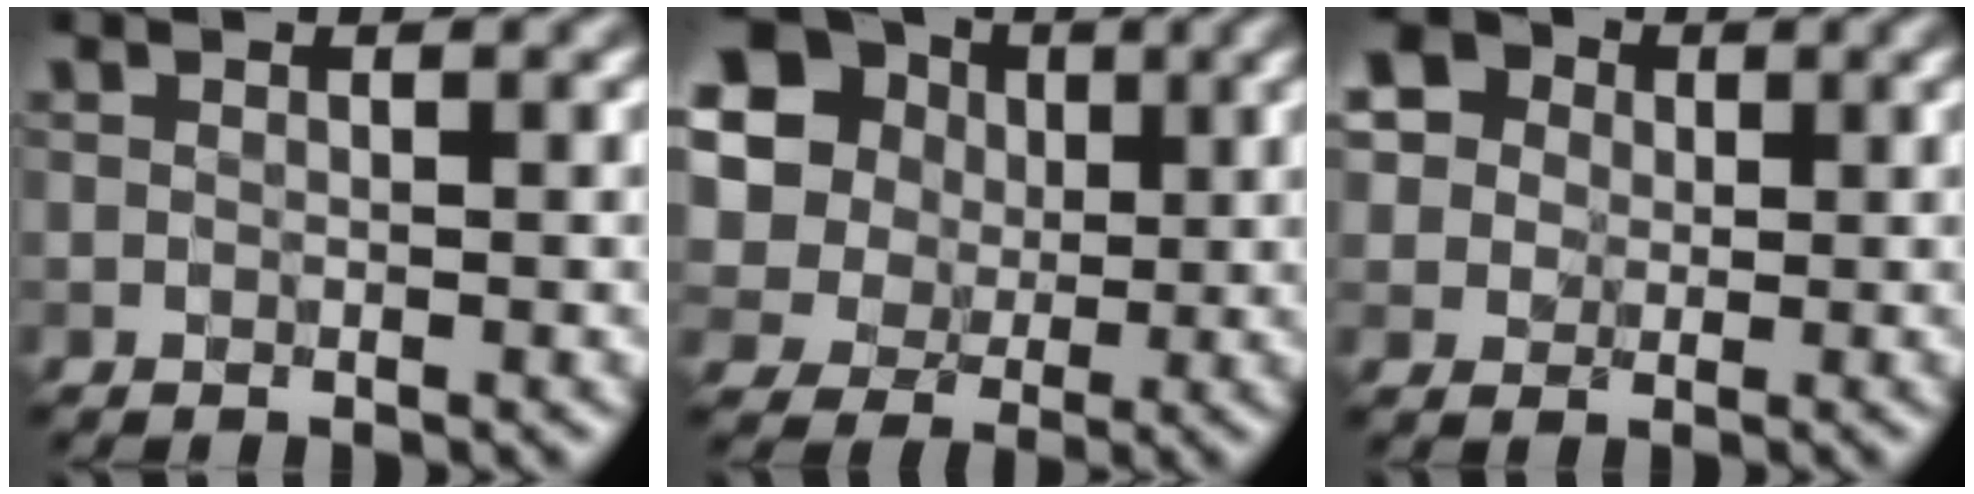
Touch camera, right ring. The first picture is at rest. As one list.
[{"total": 15.9, "force": [5.5, 13.5, 6.2], "torque": [-0.183, 0.041, 0.089]}, {"total": 6.1, "force": [2.1, 5.3, 2.0], "torque": [-0.032, 0.035, 0.010]}]